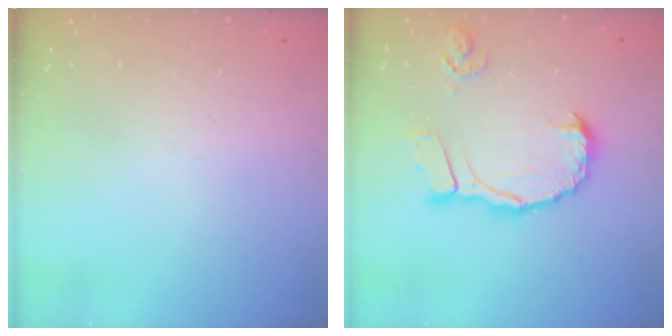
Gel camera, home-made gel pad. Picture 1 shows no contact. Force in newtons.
{"total": 12.0, "press": 12.0, "slide": 0.9}